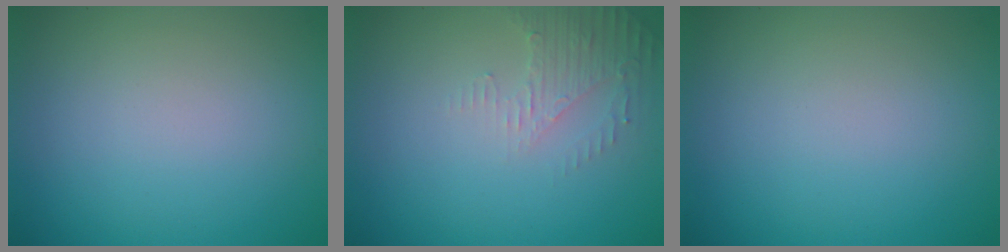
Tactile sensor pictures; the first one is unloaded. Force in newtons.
{"total": 2.2, "press": 2.1, "slide": 0.5}
{"total": 0.0}